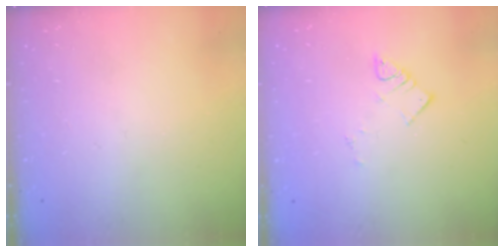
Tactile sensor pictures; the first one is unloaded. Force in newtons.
{"total": 4.1, "press": 4.1, "slide": 0.2}